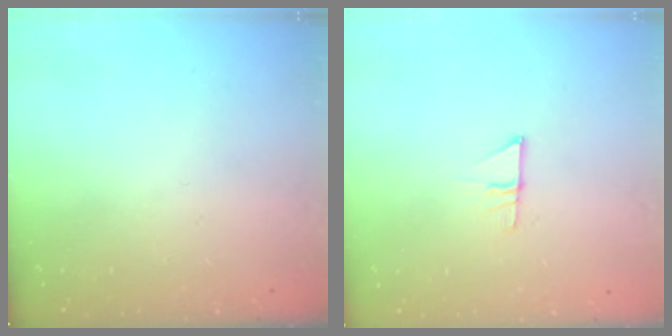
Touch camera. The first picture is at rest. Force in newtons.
{"total": 7.0, "press": 7.0, "slide": 0.5}